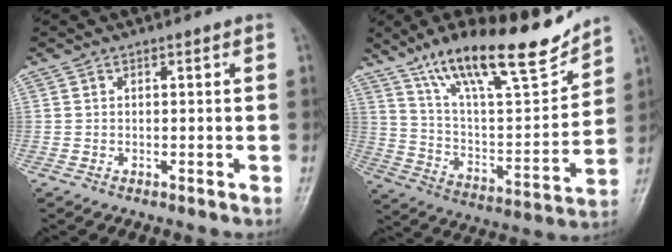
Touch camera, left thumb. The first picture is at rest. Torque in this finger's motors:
{"motor_torque": [0.16, 0.19, 1.42, -1.35, 0.11]}